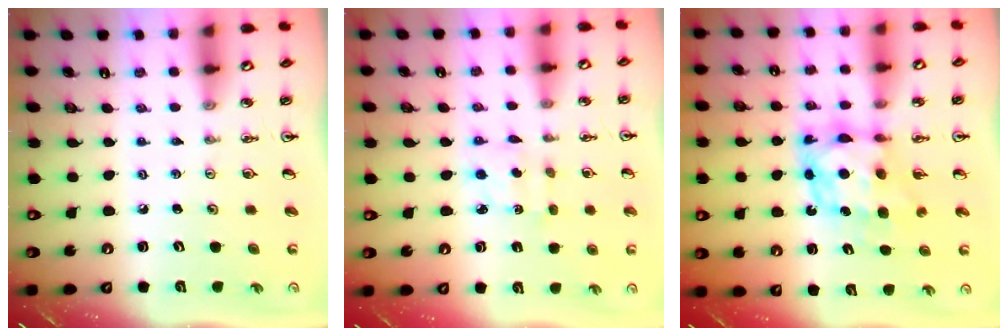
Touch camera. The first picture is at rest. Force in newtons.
{"total": 1.9, "press": 1.9, "slide": 0.3}
{"total": 8.0, "press": 8.0, "slide": 0.7}